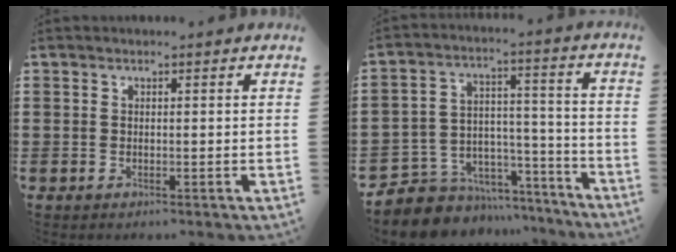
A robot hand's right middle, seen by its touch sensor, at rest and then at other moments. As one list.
[{"total": 6.9, "force": [-5.7, 3.9, 0.0], "torque": [-0.018, 0.010, -0.108]}]